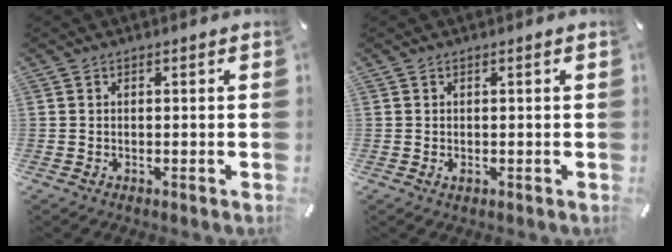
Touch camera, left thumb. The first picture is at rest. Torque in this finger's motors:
{"motor_torque": [0.23, 0.37, -0.08, 0.01, 0.00]}